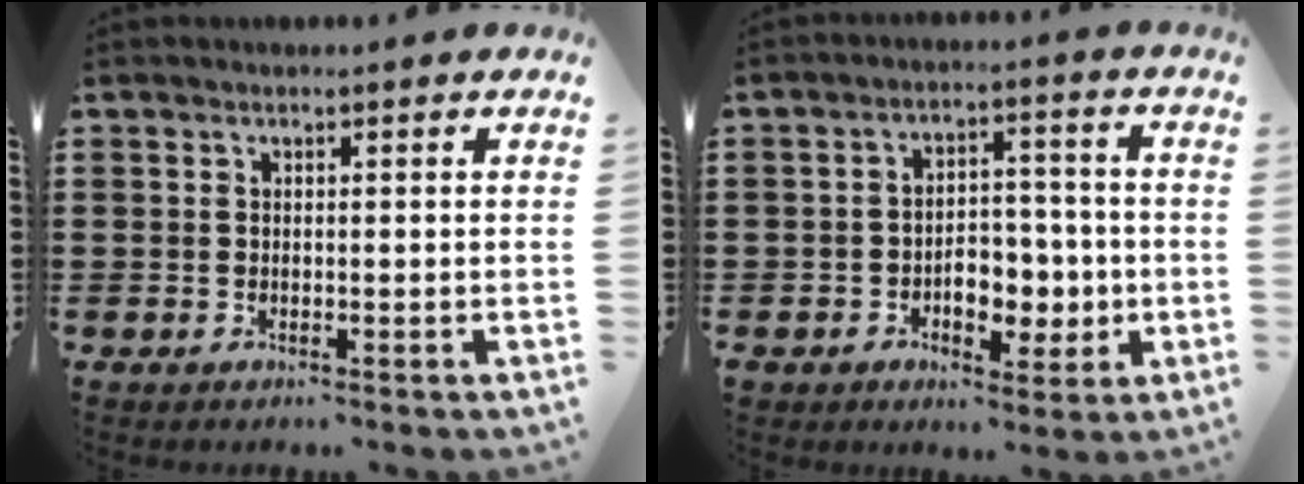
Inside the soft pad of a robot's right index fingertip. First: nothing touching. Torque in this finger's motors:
{"motor_torque": [0.76, -0.63, 0.47, 0.12]}